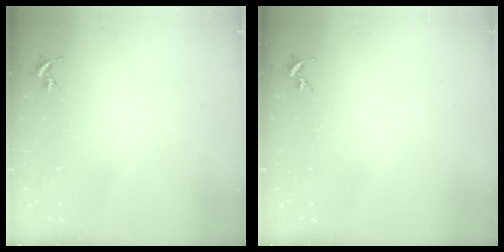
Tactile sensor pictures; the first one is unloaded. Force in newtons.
{"total": 0.0}